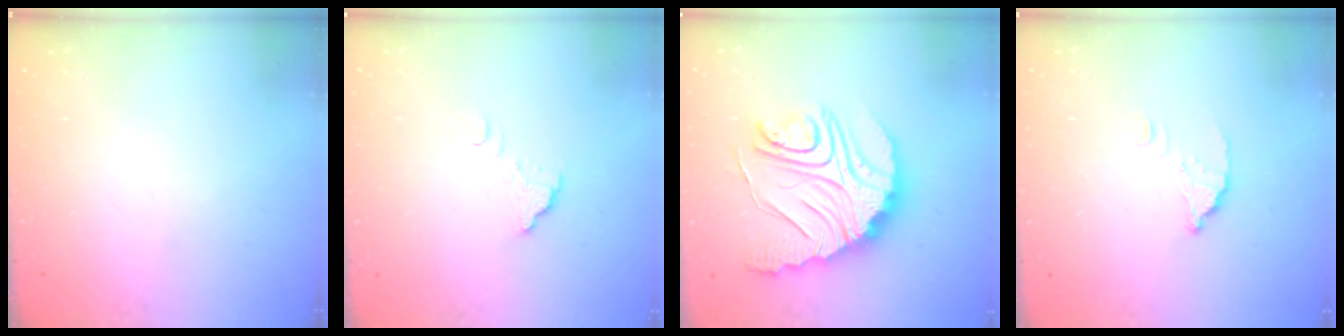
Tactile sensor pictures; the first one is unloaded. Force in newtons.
{"total": 4.7, "press": 4.7, "slide": 0.2}
{"total": 23.9, "press": 23.8, "slide": 1.9}
{"total": 2.7, "press": 2.7, "slide": 0.3}